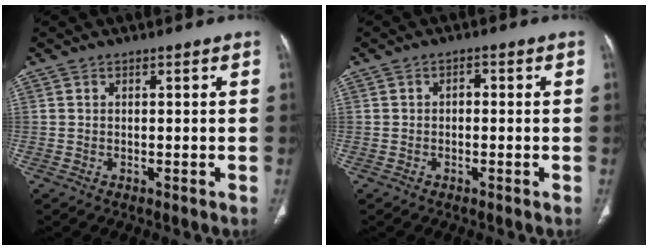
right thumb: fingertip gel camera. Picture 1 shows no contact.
{"total": 1.2, "force": [-0.2, 0.9, 0.8], "torque": [-0.006, 0.004, -0.007]}